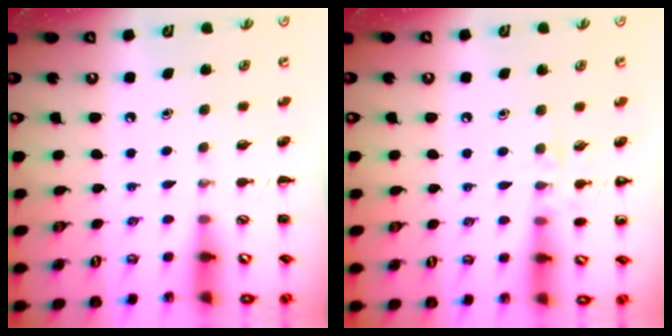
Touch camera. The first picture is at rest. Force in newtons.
{"total": 6.9, "press": 6.7, "slide": 1.8}